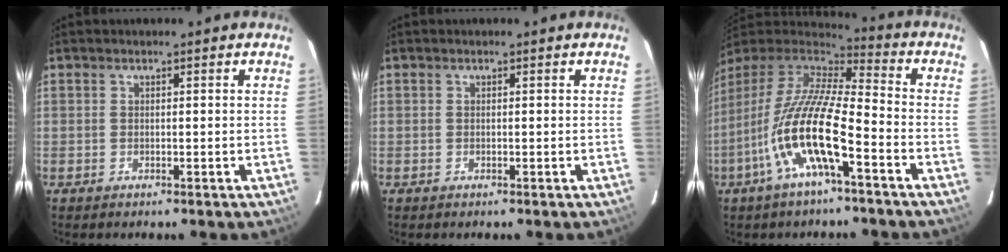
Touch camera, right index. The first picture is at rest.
{"total": 0.0}
{"total": 17.1, "force": [-7.1, 3.9, 15.1], "torque": [-0.284, -0.022, -0.143]}